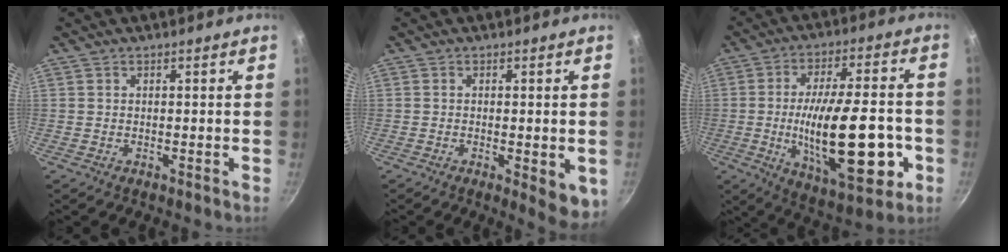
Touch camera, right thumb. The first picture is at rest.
{"total": 7.1, "force": [-1.8, 2.4, 6.5], "torque": [-0.070, -0.005, -0.018]}
{"total": 23.3, "force": [-4.8, 8.9, 21.0], "torque": [-0.316, 0.006, -0.066]}